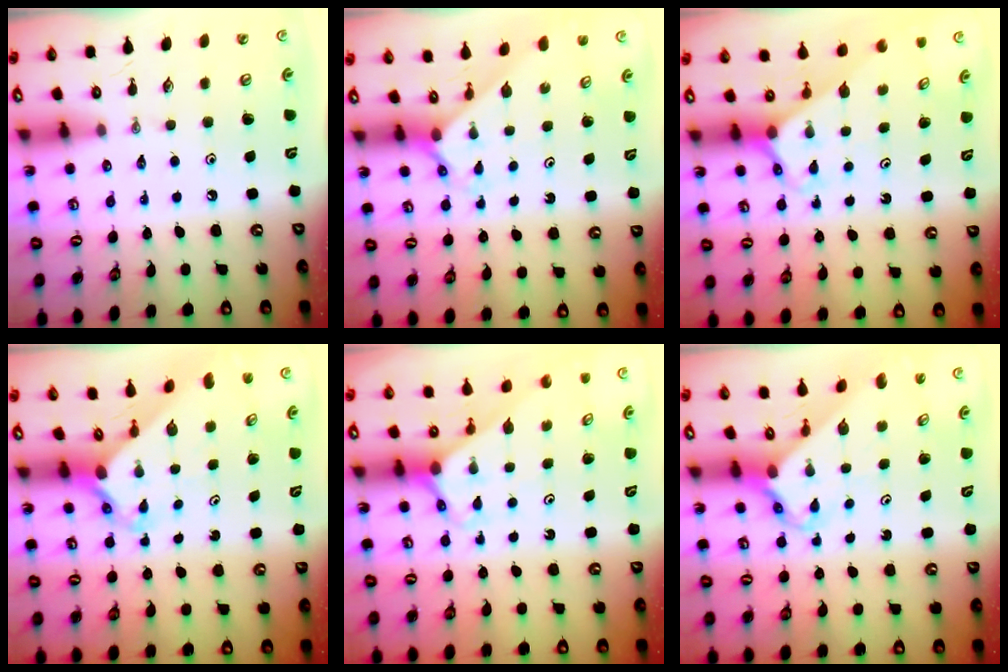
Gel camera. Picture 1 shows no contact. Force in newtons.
{"total": 2.3, "press": 2.3, "slide": 0.1}
{"total": 2.5, "press": 2.5, "slide": 0.2}
{"total": 2.5, "press": 2.5, "slide": 0.2}
{"total": 2.6, "press": 2.6, "slide": 0.2}
{"total": 2.7, "press": 2.7, "slide": 0.2}